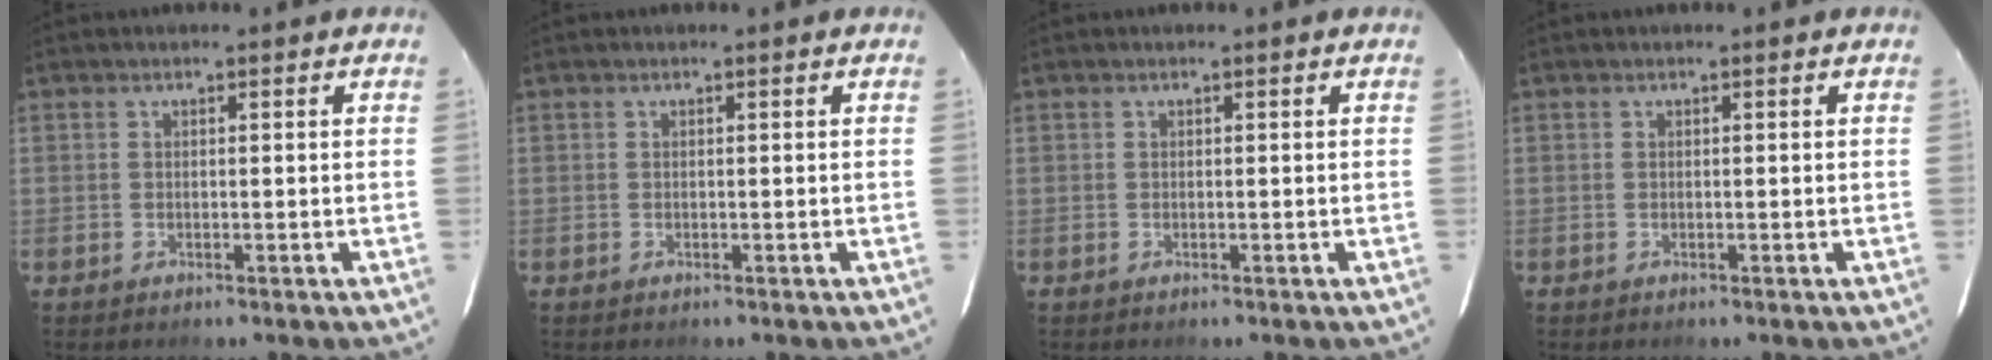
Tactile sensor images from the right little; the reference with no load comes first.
{"total": 0.0}
{"total": 0.0}
{"total": 0.0}